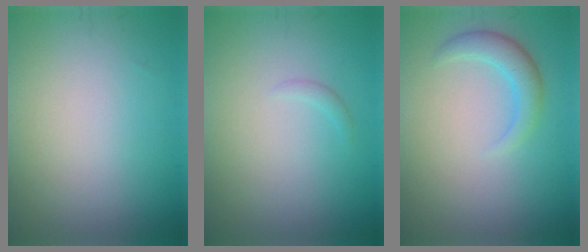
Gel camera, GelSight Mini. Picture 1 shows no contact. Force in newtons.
{"total": 0.6, "press": 0.6, "slide": 0.0}
{"total": 2.5, "press": 2.5, "slide": 0.1}